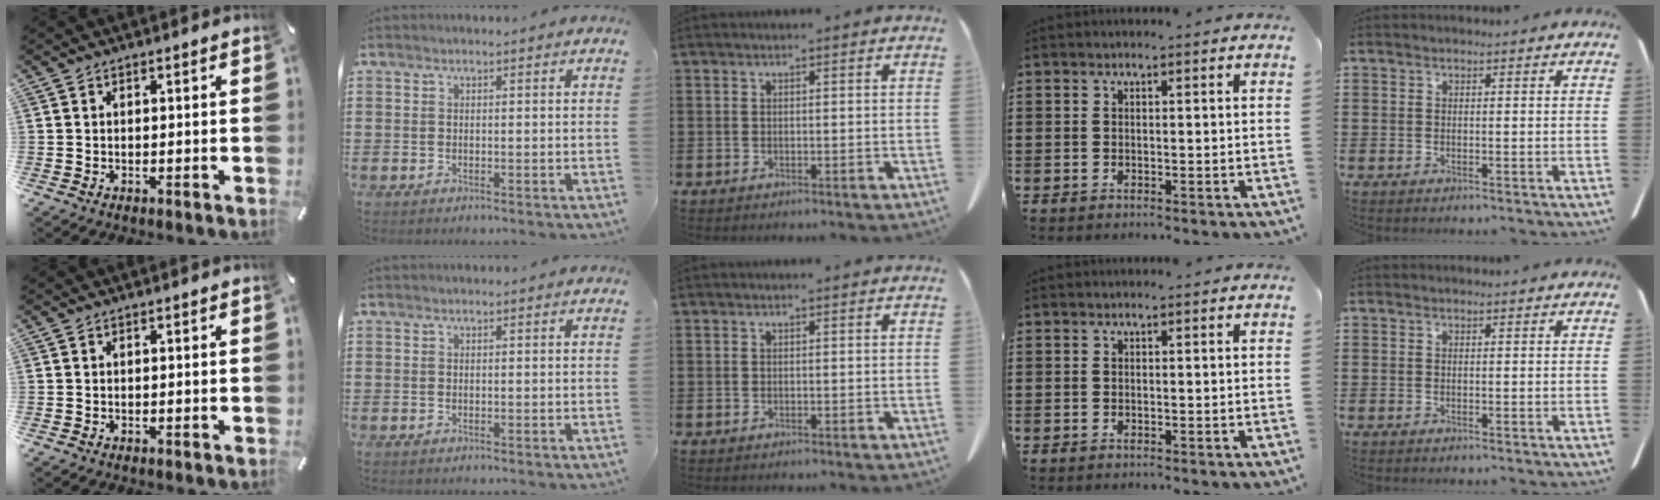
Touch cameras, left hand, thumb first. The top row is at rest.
{}